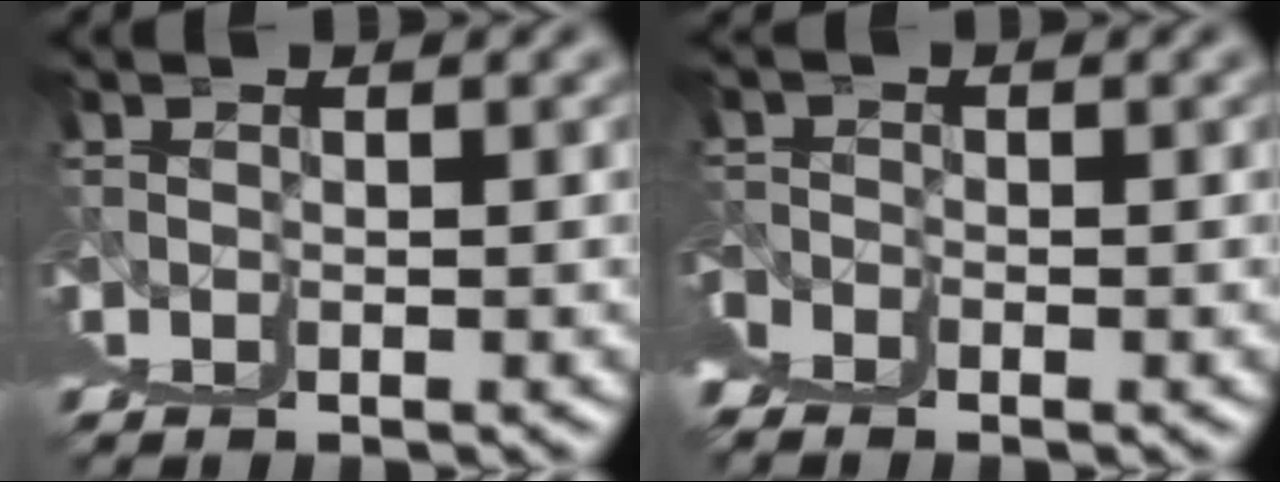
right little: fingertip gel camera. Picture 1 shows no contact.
{"total": 2.8, "force": [1.3, -2.4, -0.6], "torque": [0.025, 0.013, 0.024]}